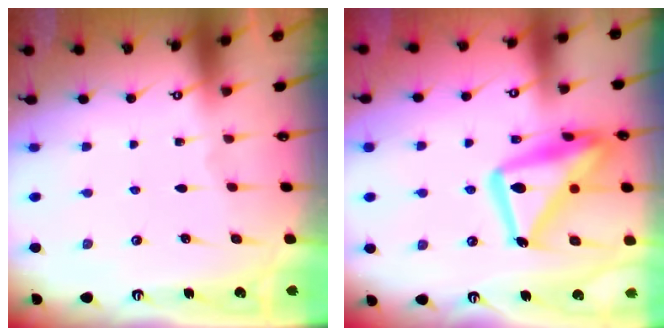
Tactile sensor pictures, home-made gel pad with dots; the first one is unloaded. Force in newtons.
{"total": 20.8, "press": 20.8, "slide": 1.5}